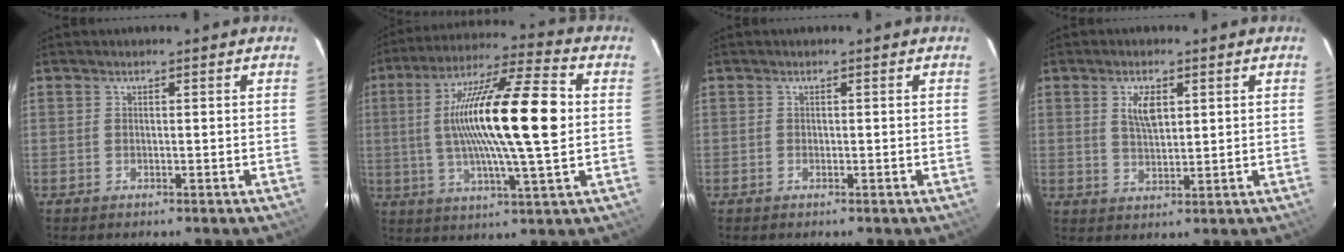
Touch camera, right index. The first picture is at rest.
{"total": 20.6, "force": [1.7, 2.6, 20.4], "torque": [-0.366, 0.011, 0.023]}
{"total": 0.0}
{"total": 4.9, "force": [1.8, 2.3, 3.9], "torque": [-0.070, 0.004, 0.034]}